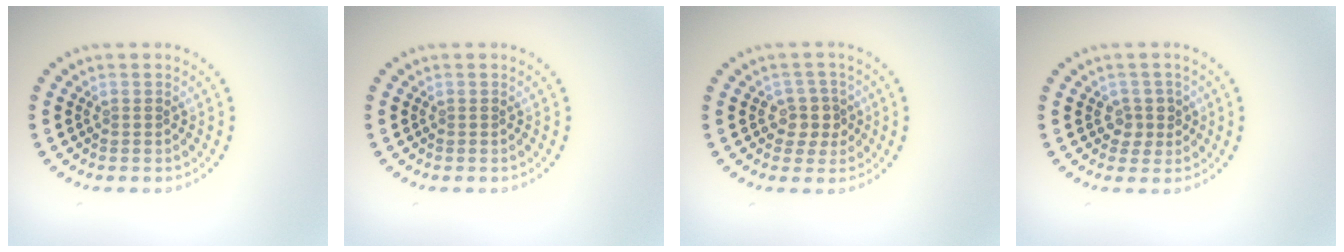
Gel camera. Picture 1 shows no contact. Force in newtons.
{"total": 0.0}
{"total": 2.5, "press": 2.2, "slide": 1.1}
{"total": 1.8, "press": 1.5, "slide": 1.1}